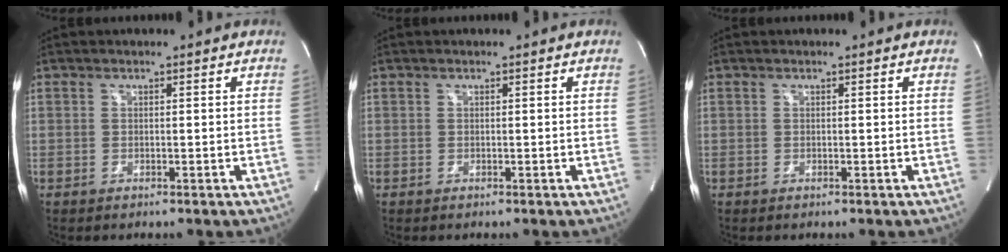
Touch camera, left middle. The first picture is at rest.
{"total": 0.0}
{"total": 0.0}